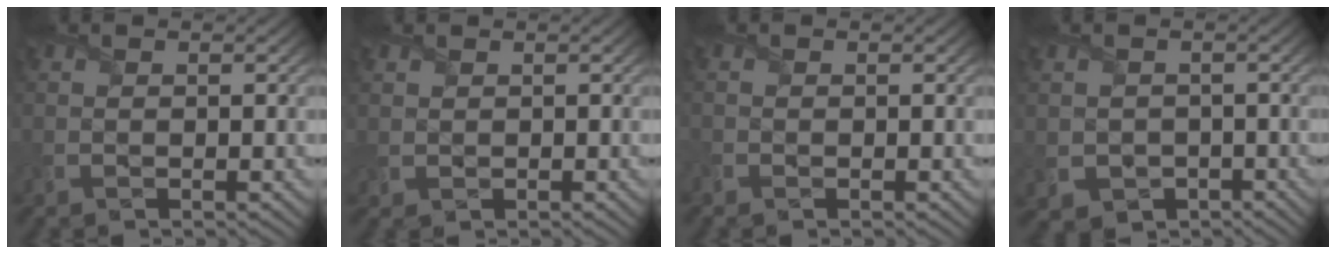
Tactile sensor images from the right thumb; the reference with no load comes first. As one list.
[{"total": 1.2, "force": [0.6, 1.1, -0.1], "torque": [-0.012, -0.001, 0.008]}, {"total": 0.9, "force": [-0.5, 0.7, 0.1], "torque": [-0.011, -0.003, -0.012]}, {"total": 2.4, "force": [-0.8, 2.3, 0.3], "torque": [-0.028, -0.012, -0.018]}]